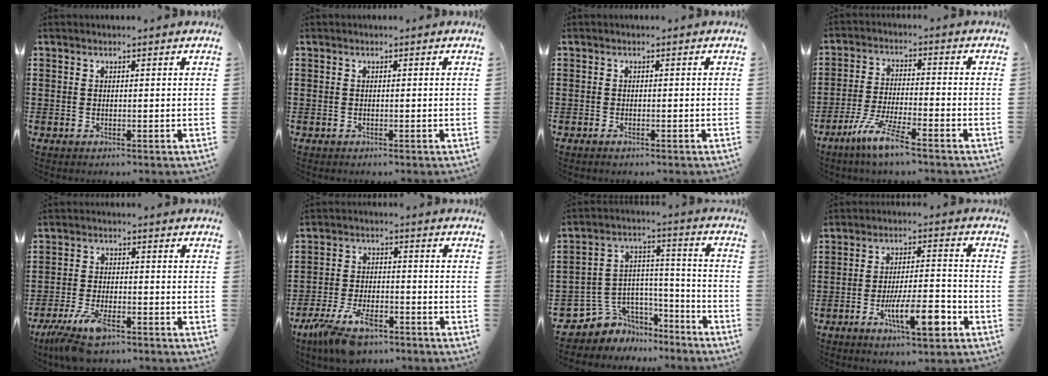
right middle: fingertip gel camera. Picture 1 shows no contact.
{"total": 0.0}
{"total": 0.6, "force": [-0.3, 0.2, 0.4], "torque": [-0.010, -0.002, -0.006]}
{"total": 7.1, "force": [-5.2, 0.4, 4.8], "torque": [-0.108, -0.012, -0.099]}
{"total": 6.8, "force": [-5.0, 1.9, 4.2], "torque": [-0.107, -0.011, -0.099]}
{"total": 8.2, "force": [-5.8, 2.9, 5.1], "torque": [-0.110, -0.002, -0.108]}
{"total": 5.5, "force": [-3.8, 4.0, 0.0], "torque": [-0.021, 0.007, -0.075]}
{"total": 9.8, "force": [-4.5, 2.8, 8.2], "torque": [-0.146, 0.001, -0.077]}